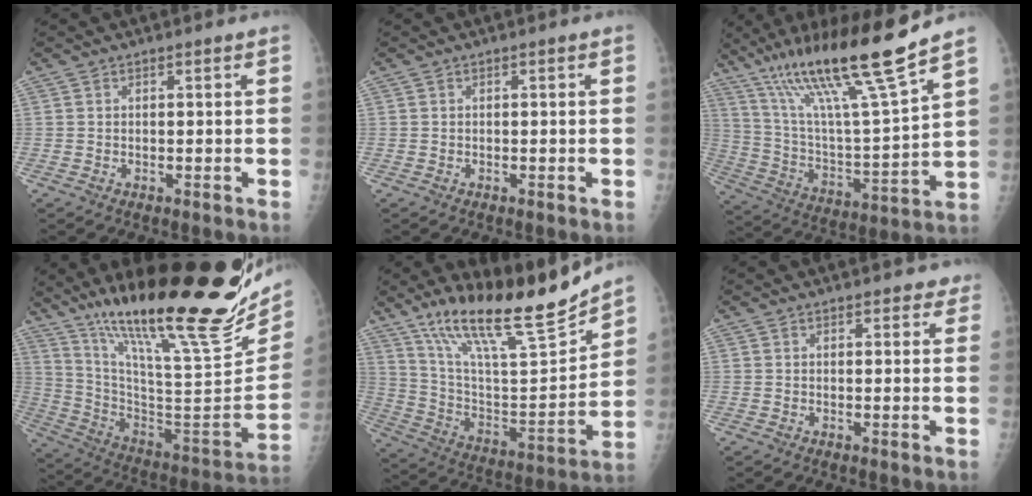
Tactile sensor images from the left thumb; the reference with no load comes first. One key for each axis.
{"total": 0.0}
{"total": 21.9, "fx": 15.1, "fy": 1.0, "fz": 15.9, "tx": -0.260, "ty": -0.062, "tz": 0.274}
{"total": 36.0, "fx": 23.5, "fy": 7.5, "fz": 26.2, "tx": -0.369, "ty": -0.077, "tz": 0.382}
{"total": 22.5, "fx": 17.7, "fy": 4.0, "fz": 13.2, "tx": -0.196, "ty": -0.090, "tz": 0.312}
{"total": 2.5, "fx": 2.0, "fy": 1.3, "fz": 0.7, "tx": 0.019, "ty": -0.004, "tz": 0.015}